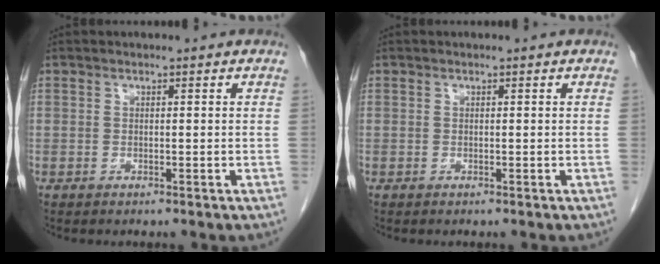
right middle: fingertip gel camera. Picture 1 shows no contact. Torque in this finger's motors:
{"motor_torque": [0.00, 0.00, 0.00, 0.00]}